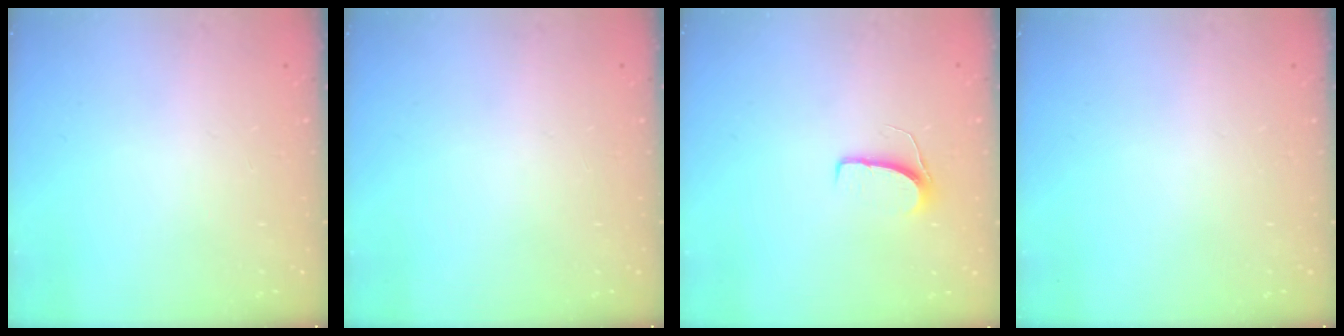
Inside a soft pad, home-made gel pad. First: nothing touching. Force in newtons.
{"total": 0.0}
{"total": 6.4, "press": 6.4, "slide": 0.6}
{"total": 0.0}